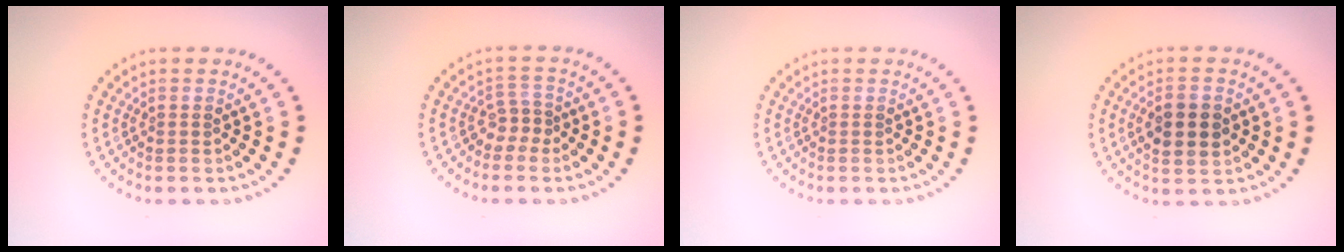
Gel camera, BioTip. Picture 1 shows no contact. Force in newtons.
{"total": 1.8, "press": 1.2, "slide": 1.3}
{"total": 0.0}
{"total": 3.4, "press": 3.4, "slide": 0.2}